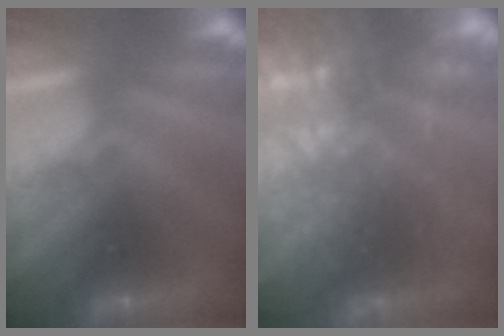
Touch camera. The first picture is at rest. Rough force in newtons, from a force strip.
{"total": 13.7}